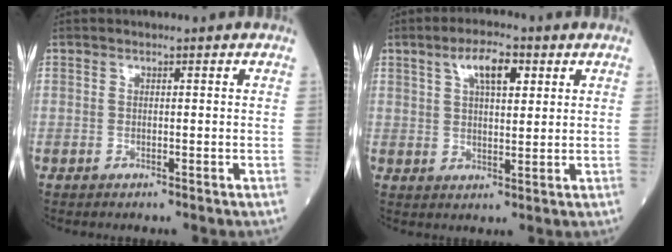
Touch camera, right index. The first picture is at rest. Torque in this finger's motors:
{"motor_torque": [0.70, 0.34, 0.09, 0.03]}